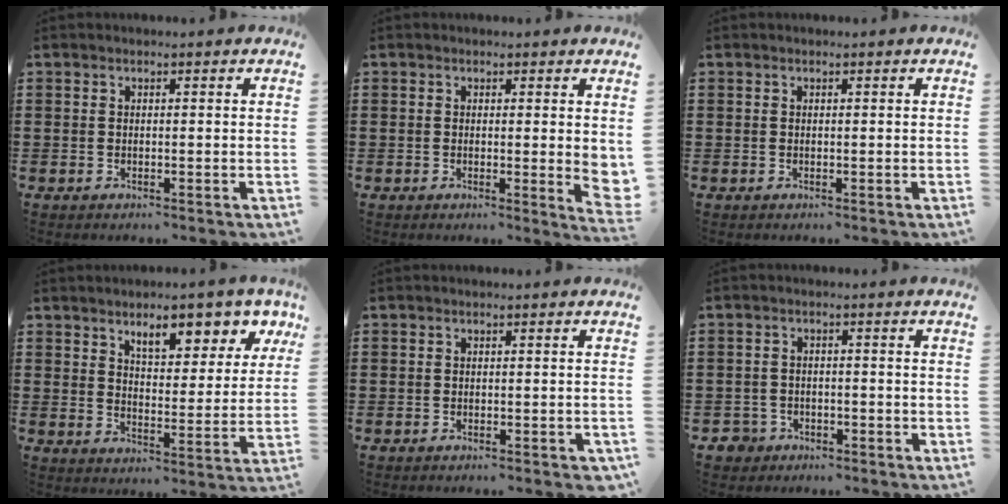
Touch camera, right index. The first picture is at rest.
{"total": 2.6, "force": [0.4, 0.7, 2.5], "torque": [-0.032, -0.007, 0.005]}
{"total": 0.0}
{"total": 7.2, "force": [5.3, 2.6, 4.1], "torque": [-0.069, -0.013, 0.086]}
{"total": 0.8, "force": [-0.7, 0.0, 0.4], "torque": [-0.010, -0.007, -0.011]}
{"total": 2.6, "force": [-2.2, 1.4, 0.2], "torque": [-0.010, 0.003, -0.048]}